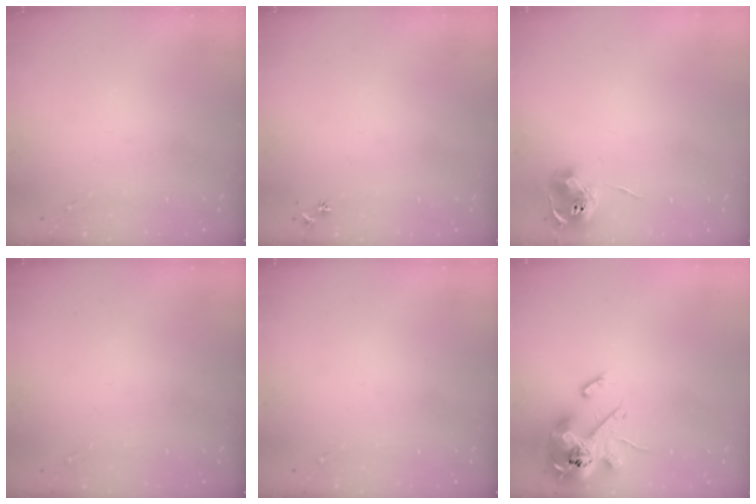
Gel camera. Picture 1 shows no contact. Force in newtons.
{"total": 2.9, "press": 2.8, "slide": 0.3}
{"total": 8.7, "press": 8.7, "slide": 0.4}
{"total": 0.0}
{"total": 0.0}
{"total": 14.9, "press": 14.7, "slide": 2.6}